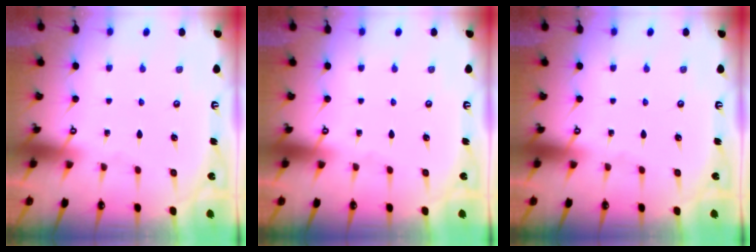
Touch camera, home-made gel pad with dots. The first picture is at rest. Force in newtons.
{"total": 0.0}
{"total": 0.0}